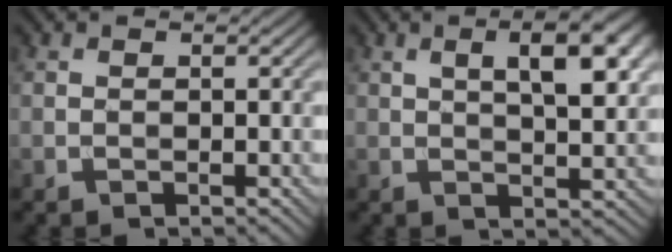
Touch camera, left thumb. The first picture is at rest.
{"total": 7.6, "force": [2.4, 2.3, 6.8], "torque": [-0.100, 0.007, 0.036]}